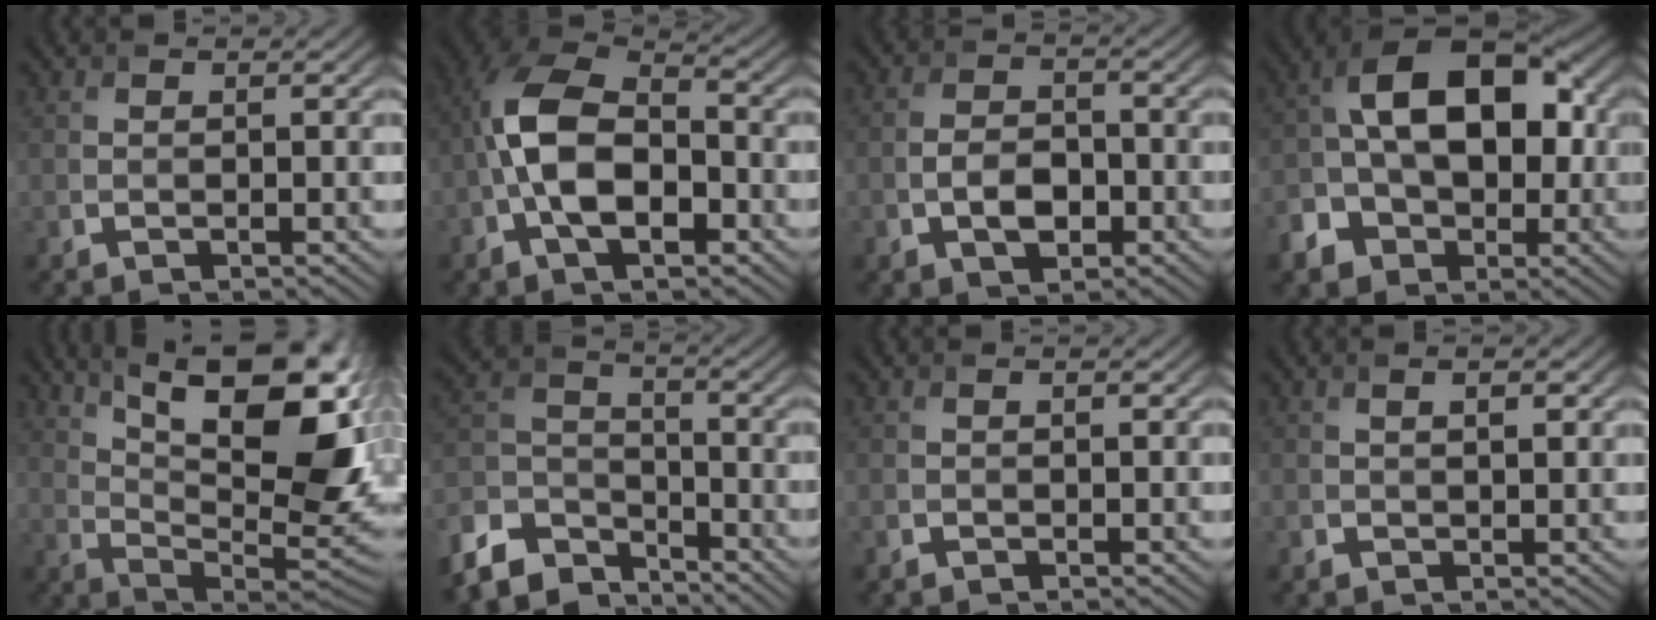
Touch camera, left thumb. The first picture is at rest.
{"total": 11.8, "force": [-2.5, 6.5, 9.4], "torque": [-0.194, 0.007, -0.061]}
{"total": 4.6, "force": [-1.6, 2.9, 3.2], "torque": [-0.064, 0.001, -0.032]}
{"total": 14.8, "force": [-1.5, 9.9, 10.8], "torque": [-0.168, 0.004, -0.033]}
{"total": 18.8, "force": [7.6, 7.0, 15.7], "torque": [-0.239, 0.036, 0.116]}
{"total": 10.2, "force": [-7.9, 5.0, 4.0], "torque": [-0.103, -0.008, -0.172]}
{"total": 0.7, "force": [0.0, 0.5, 0.5], "torque": [-0.006, -0.001, 0.002]}
{"total": 1.9, "force": [0.5, 1.0, 1.5], "torque": [-0.023, -0.003, 0.016]}